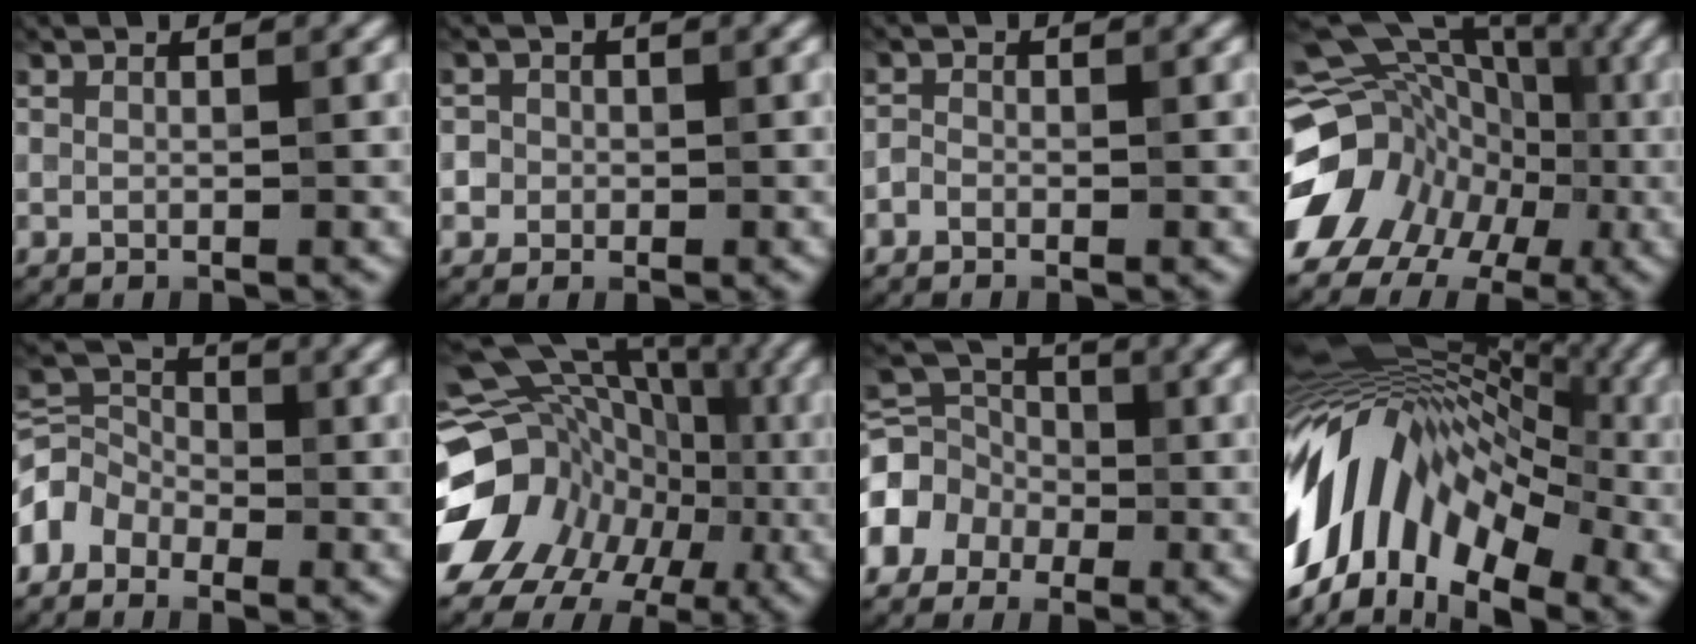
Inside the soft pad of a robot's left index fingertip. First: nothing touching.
{"total": 2.0, "force": [0.0, 1.9, 0.4], "torque": [0.016, 0.010, -0.015]}
{"total": 0.9, "force": [-0.6, 0.5, 0.3], "torque": [-0.003, 0.001, -0.016]}
{"total": 15.5, "force": [-3.7, 13.0, 7.7], "torque": [-0.149, 0.003, -0.073]}
{"total": 3.5, "force": [-2.4, 2.3, 1.3], "torque": [-0.023, 0.005, -0.065]}
{"total": 15.5, "force": [-2.5, 12.6, 8.7], "torque": [-0.158, 0.009, -0.032]}
{"total": 5.9, "force": [-2.2, 4.7, 2.7], "torque": [-0.034, 0.006, -0.052]}
{"total": 13.8, "force": [-1.2, 8.3, 10.9], "torque": [-0.197, 0.033, -0.037]}